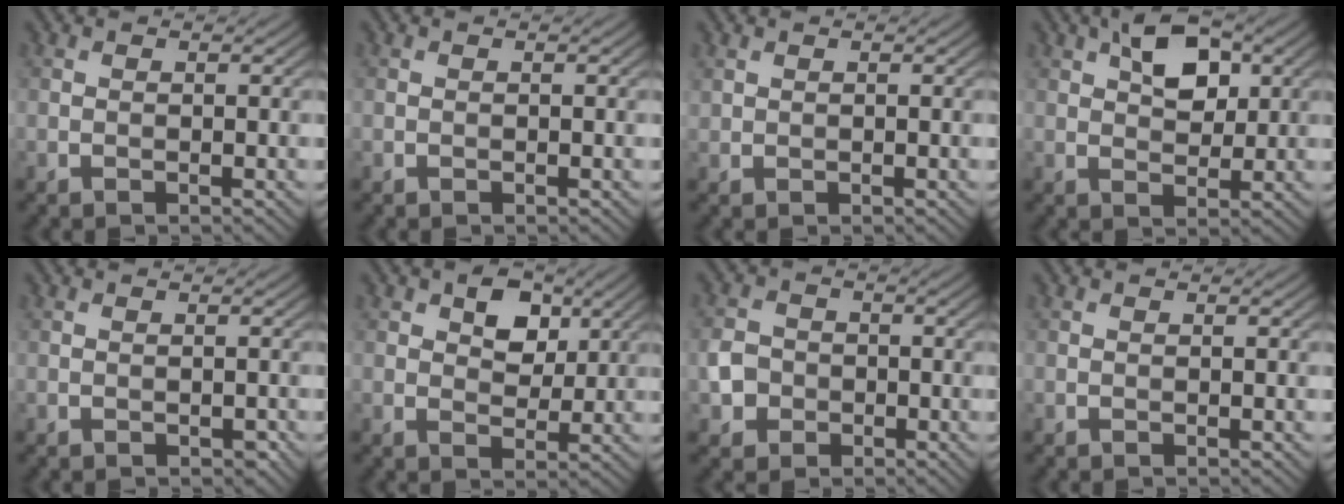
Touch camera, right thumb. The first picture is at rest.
{"total": 0.0}
{"total": 0.7, "force": [0.5, 0.4, 0.1], "torque": [-0.005, -0.001, 0.015]}
{"total": 6.2, "force": [2.6, 3.5, 4.5], "torque": [-0.075, 0.004, 0.037]}
{"total": 0.6, "force": [-0.4, 0.4, 0.4], "torque": [-0.005, -0.002, -0.005]}
{"total": 5.0, "force": [2.1, 3.3, 3.1], "torque": [-0.047, 0.000, 0.027]}
{"total": 3.8, "force": [-1.3, 3.3, 1.4], "torque": [-0.033, -0.002, -0.032]}
{"total": 0.0}